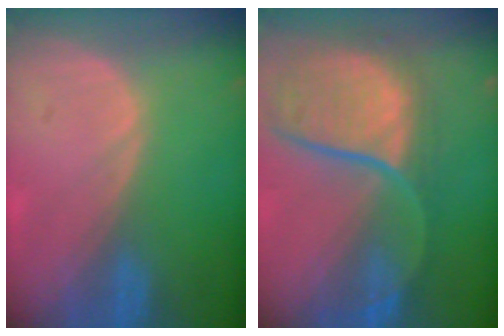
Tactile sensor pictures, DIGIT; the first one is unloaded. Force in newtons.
{"total": 11.9, "press": 9.8, "slide": 6.7}